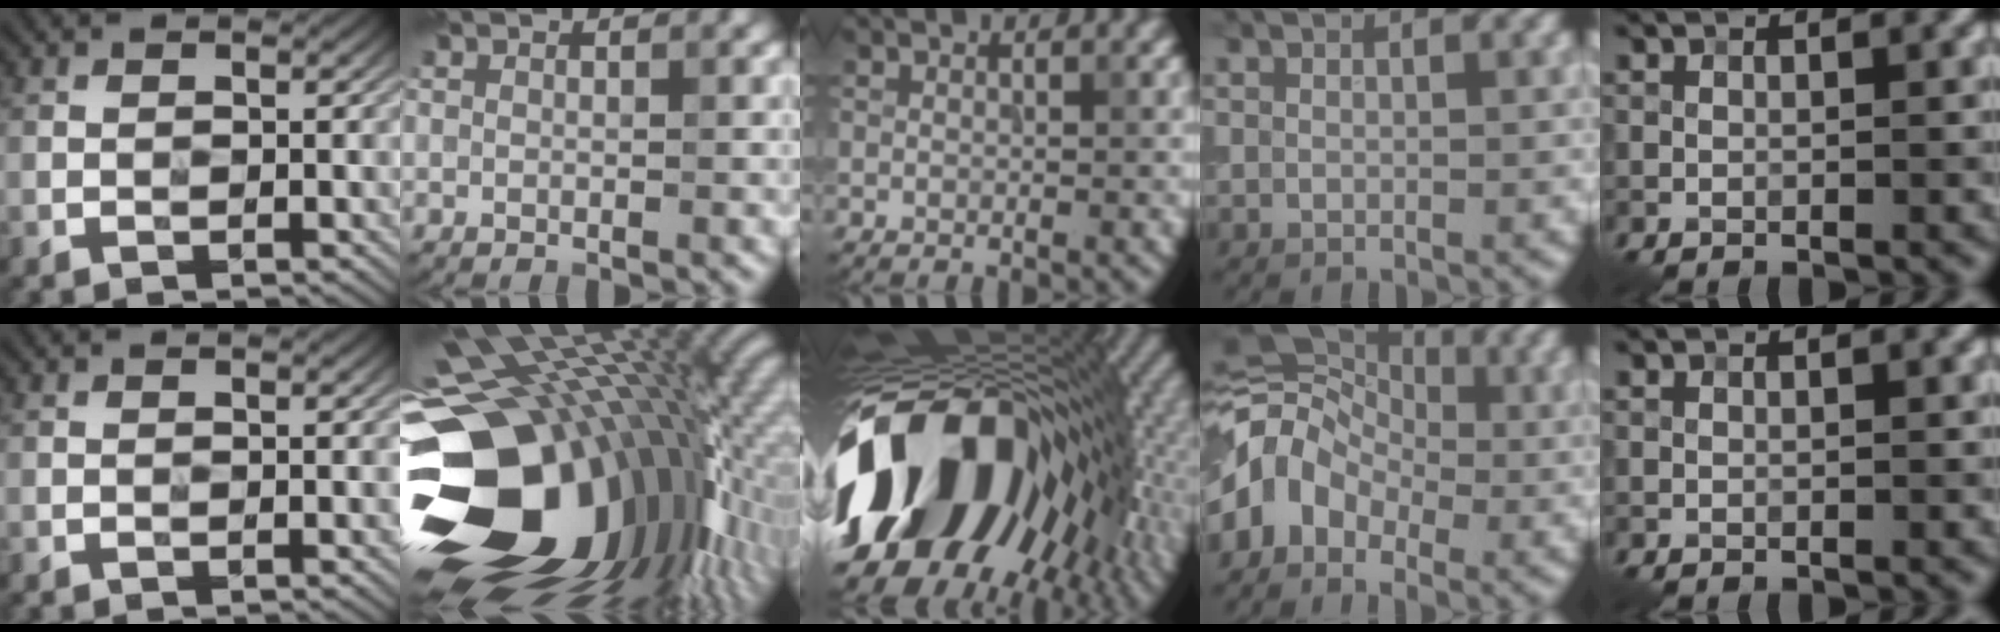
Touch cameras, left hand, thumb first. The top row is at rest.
{"index": {"total": 20.9, "force": [-4.9, 14.7, 14.0], "torque": [-0.268, -0.015, -0.062]}, "middle": {"total": 19.2, "force": [-3.3, 12.8, 13.9], "torque": [-0.259, 0.003, -0.072]}, "ring": {"total": 6.7, "force": [-1.5, 5.1, 4.1], "torque": [-0.067, 0.014, -0.054]}}